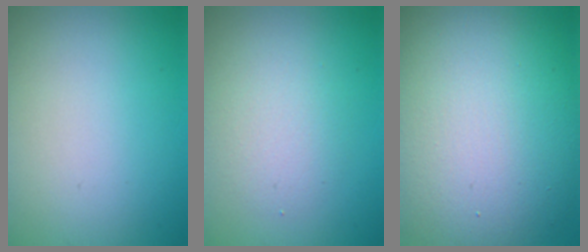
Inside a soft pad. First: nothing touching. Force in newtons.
{"total": 2.7, "press": 2.7, "slide": 0.2}
{"total": 14.6, "press": 14.6, "slide": 0.4}